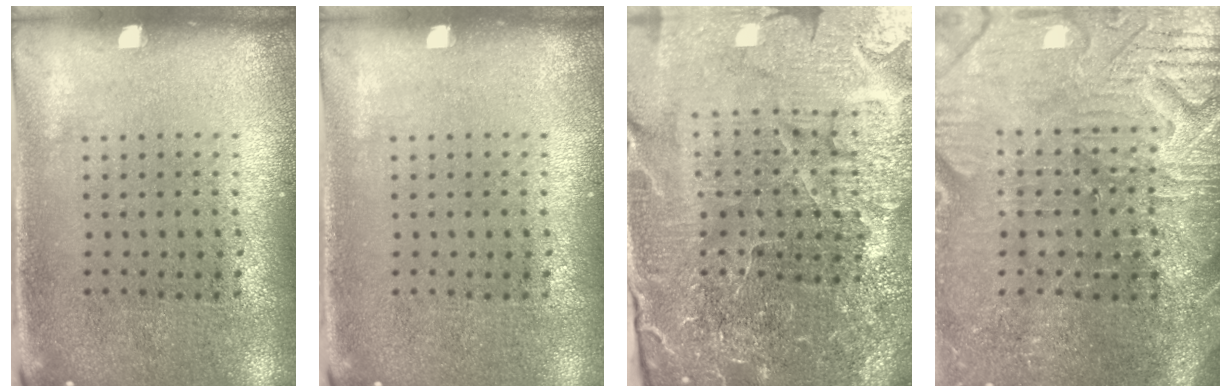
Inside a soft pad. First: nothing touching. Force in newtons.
{"total": 0.0}
{"total": 5.6, "press": 5.2, "slide": 2.1}
{"total": 4.3, "press": 4.0, "slide": 1.6}